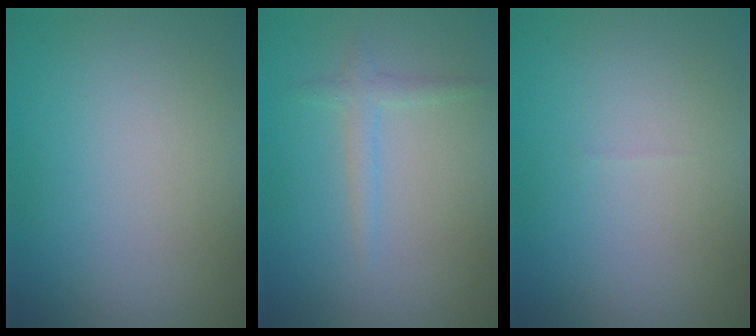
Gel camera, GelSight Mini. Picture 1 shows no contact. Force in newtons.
{"total": 1.5, "press": 1.4, "slide": 0.1}
{"total": 0.0}